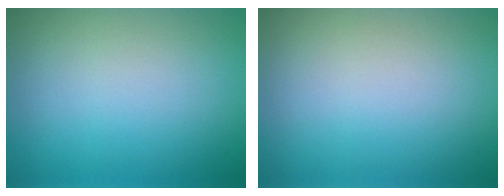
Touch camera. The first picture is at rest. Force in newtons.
{"total": 0.0}